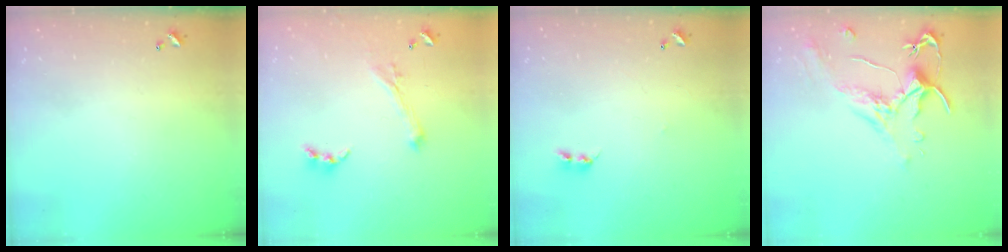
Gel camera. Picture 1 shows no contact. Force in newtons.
{"total": 1.1, "press": 0.6, "slide": 0.9}
{"total": 2.2, "press": 2.2, "slide": 0.4}
{"total": 1.8, "press": 1.2, "slide": 1.3}